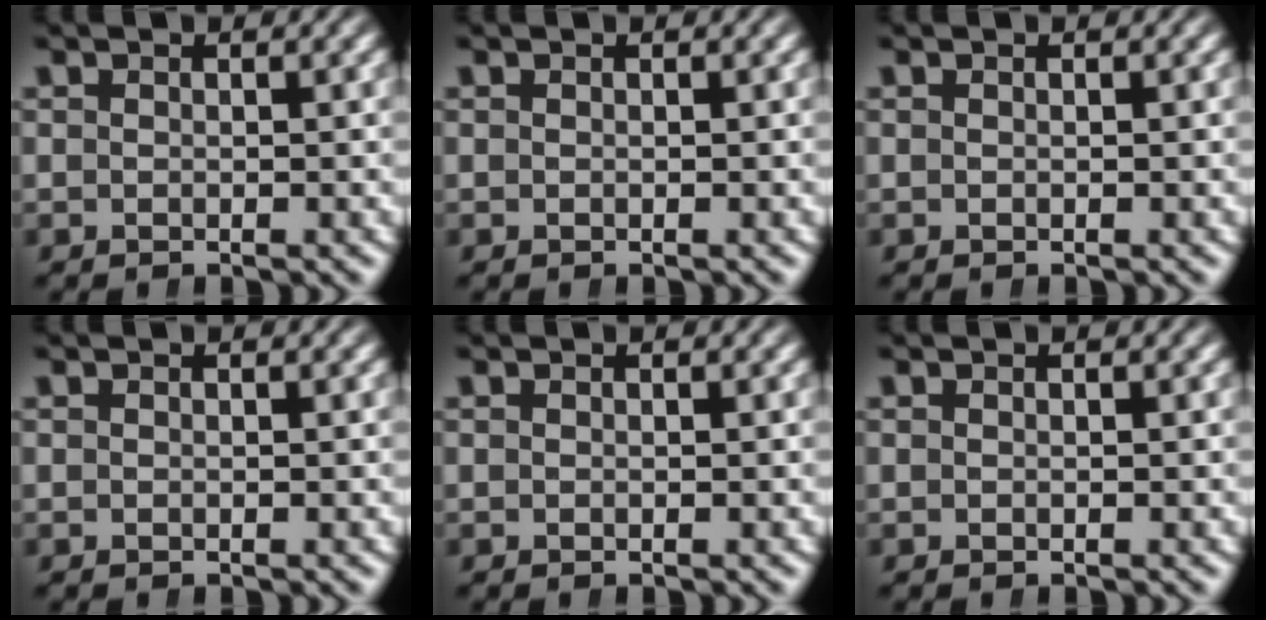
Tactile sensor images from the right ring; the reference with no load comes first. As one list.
[{"total": 0.0}, {"total": 0.0}, {"total": 0.0}, {"total": 0.0}, {"total": 0.0}]